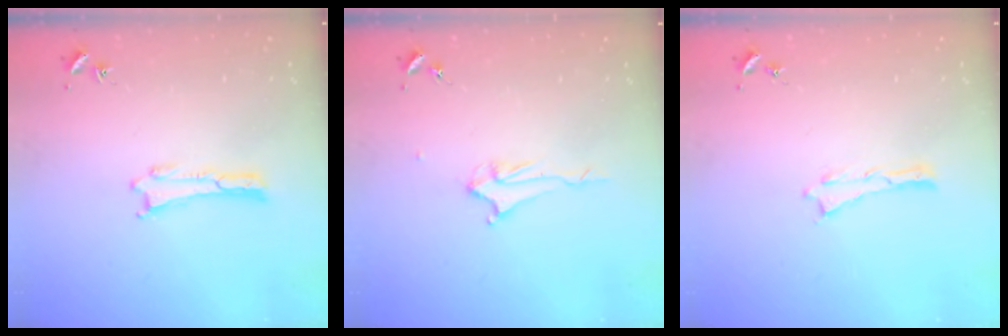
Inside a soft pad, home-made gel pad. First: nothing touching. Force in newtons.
{"total": 2.2, "press": 2.2, "slide": 0.3}
{"total": 0.0}